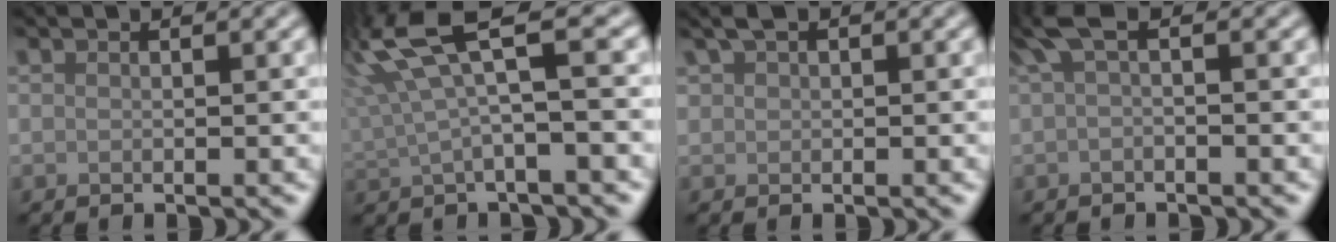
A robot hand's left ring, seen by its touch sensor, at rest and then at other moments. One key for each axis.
{"total": 7.5, "fx": 3.5, "fy": 1.5, "fz": 6.4, "tx": -0.137, "ty": 0.017, "tz": 0.064}
{"total": 2.0, "fx": 1.0, "fy": 1.3, "fz": 1.2, "tx": -0.021, "ty": 0.006, "tz": 0.016}
{"total": 2.4, "fx": 0.5, "fy": 0.6, "fz": 2.2, "tx": -0.042, "ty": 0.006, "tz": 0.004}